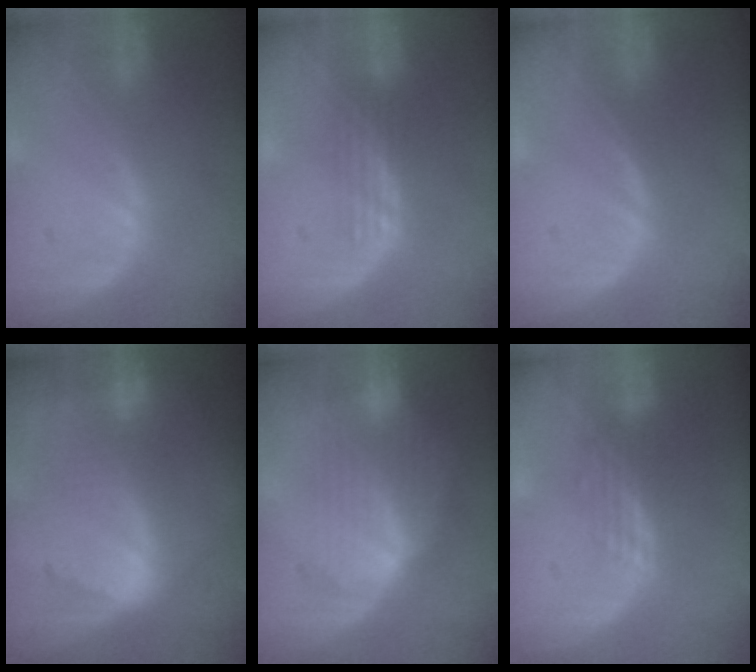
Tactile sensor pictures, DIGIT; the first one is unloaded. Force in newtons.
{"total": 2.9, "press": 2.6, "slide": 1.4}
{"total": 0.0}
{"total": 9.5, "press": 8.2, "slide": 4.8}
{"total": 7.4, "press": 7.4, "slide": 0.2}
{"total": 3.0, "press": 2.5, "slide": 1.7}